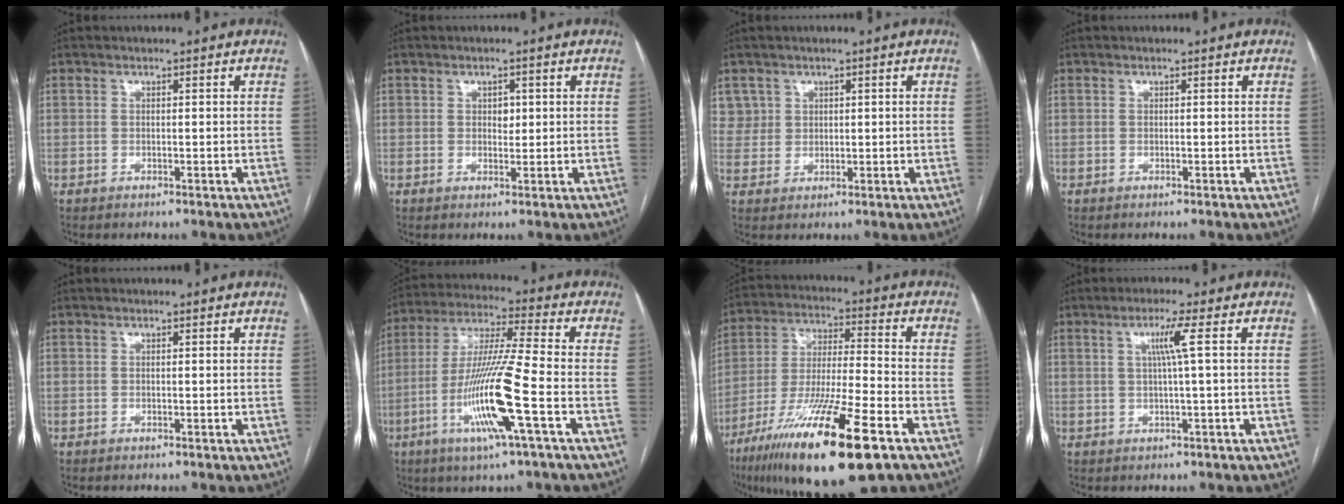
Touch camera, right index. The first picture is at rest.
{"total": 1.6, "force": [0.4, 1.1, 1.1], "torque": [-0.012, 0.000, 0.005]}
{"total": 3.5, "force": [1.7, 3.1, -0.3], "torque": [0.022, 0.008, 0.031]}
{"total": 0.0}
{"total": 0.0}
{"total": 14.9, "force": [-5.1, -0.6, 14.0], "torque": [-0.283, -0.013, -0.101]}
{"total": 21.4, "force": [-12.2, 2.0, 17.5], "torque": [-0.315, -0.048, -0.213]}
{"total": 3.7, "force": [0.9, -1.0, 3.5], "torque": [-0.069, 0.002, 0.017]}